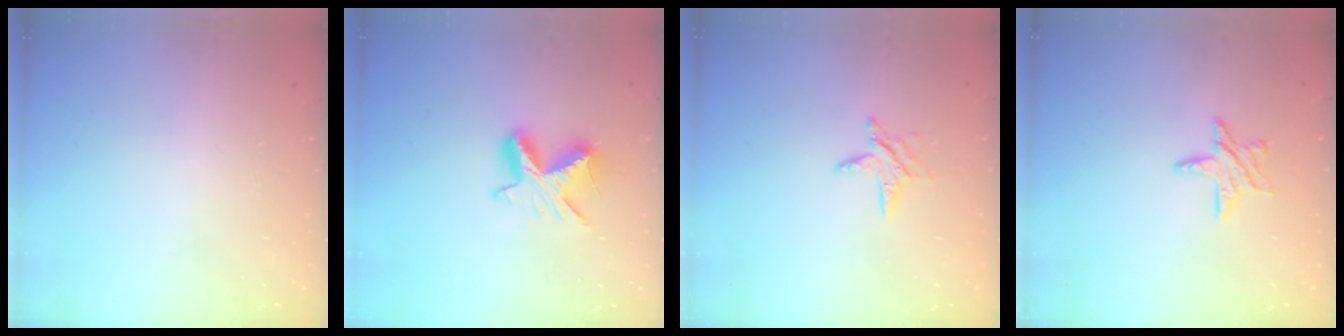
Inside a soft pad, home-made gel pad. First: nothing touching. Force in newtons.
{"total": 8.7, "press": 8.7, "slide": 0.2}
{"total": 5.8, "press": 5.7, "slide": 0.6}
{"total": 7.7, "press": 7.7, "slide": 0.5}